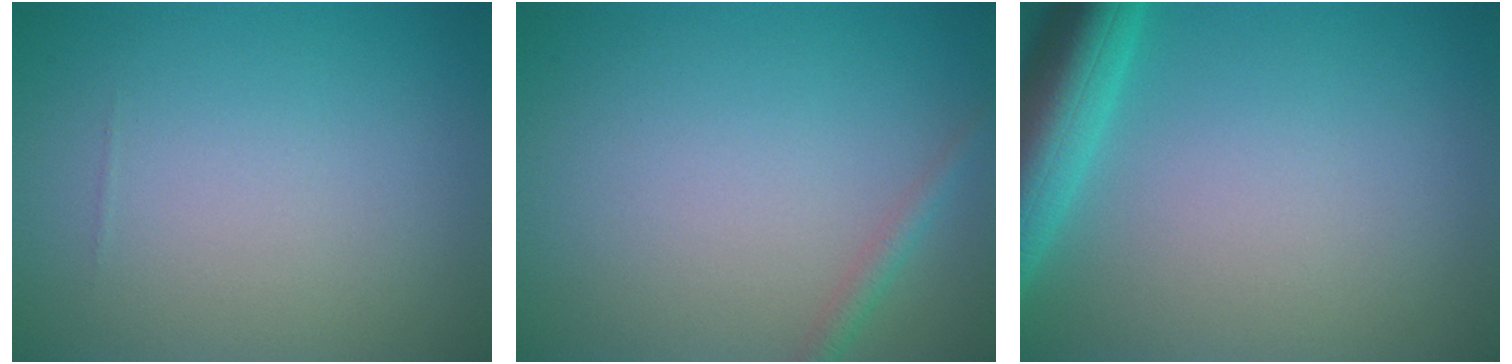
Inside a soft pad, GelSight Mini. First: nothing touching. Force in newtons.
{"total": 1.3, "press": 1.3, "slide": 0.1}
{"total": 6.3, "press": 6.3, "slide": 0.4}